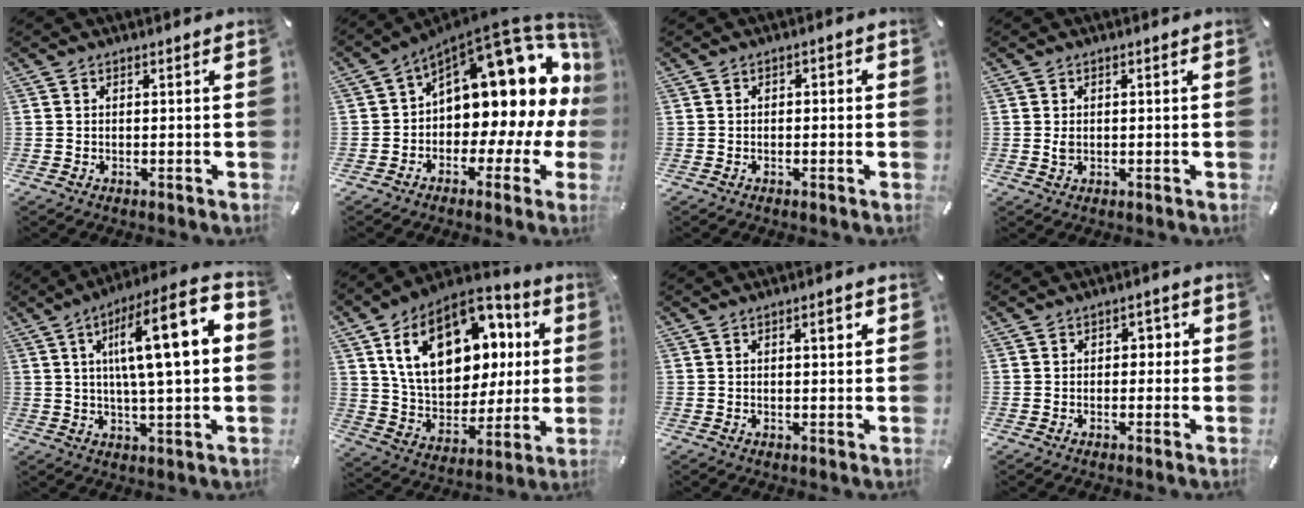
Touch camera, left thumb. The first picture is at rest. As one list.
[{"total": 17.9, "force": [7.9, 9.9, 12.6], "torque": [-0.161, -0.083, 0.136]}, {"total": 1.3, "force": [-0.7, 0.8, 0.7], "torque": [-0.013, 0.007, -0.016]}, {"total": 1.5, "force": [0.0, 1.1, 1.0], "torque": [-0.022, 0.002, 0.000]}, {"total": 18.4, "force": [4.2, 4.4, 17.3], "torque": [-0.278, -0.015, 0.052]}, {"total": 21.8, "force": [8.1, 15.0, 13.6], "torque": [-0.242, -0.034, 0.146]}, {"total": 3.1, "force": [1.2, 0.9, 2.7], "torque": [-0.039, 0.001, 0.013]}, {"total": 2.3, "force": [-0.3, 1.8, 1.5], "torque": [-0.014, 0.005, -0.015]}]